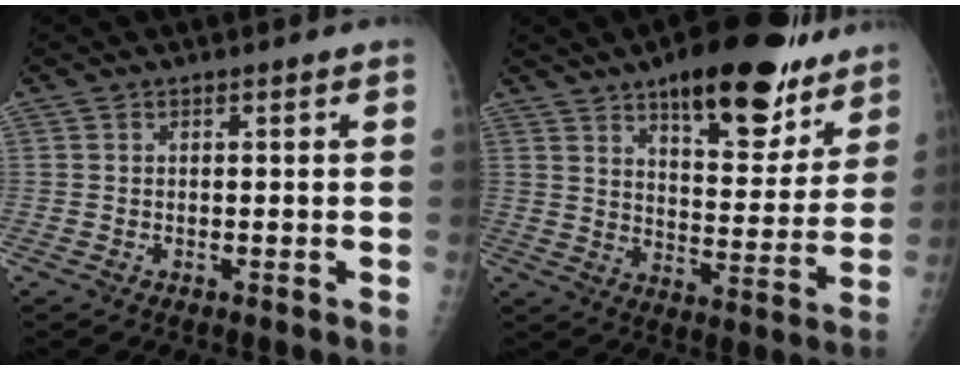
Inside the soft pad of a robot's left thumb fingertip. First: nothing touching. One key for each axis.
{"total": 20.7, "fx": 13.6, "fy": 8.3, "fz": 13.2, "tx": -0.133, "ty": -0.060, "tz": 0.199}